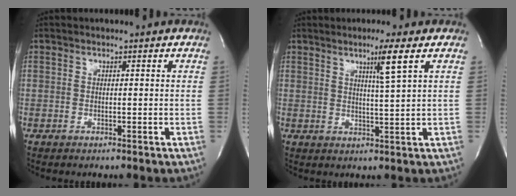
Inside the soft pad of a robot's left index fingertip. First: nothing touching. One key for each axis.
{"total": 4.7, "fx": 2.3, "fy": -1.2, "fz": 3.9, "tx": -0.067, "ty": -0.012, "tz": 0.042}